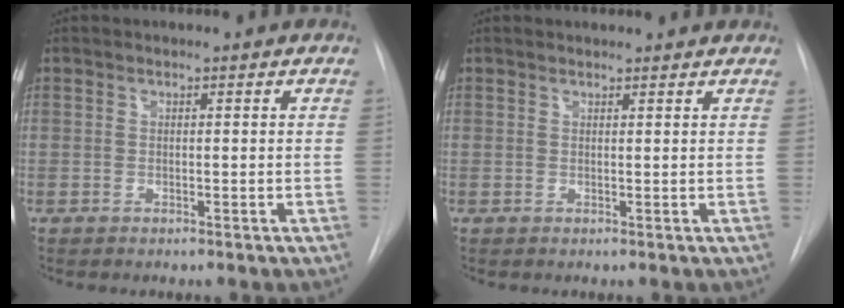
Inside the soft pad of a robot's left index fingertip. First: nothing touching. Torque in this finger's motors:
{"motor_torque": [0.59, -0.90, -0.05, 0.00]}